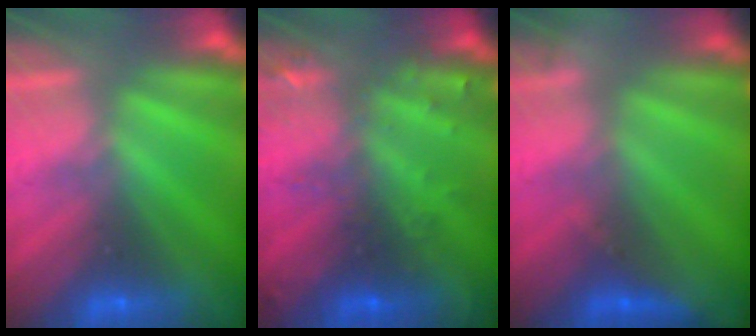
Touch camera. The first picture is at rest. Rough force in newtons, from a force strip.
{"total": 2.9}
{"total": 2.7}